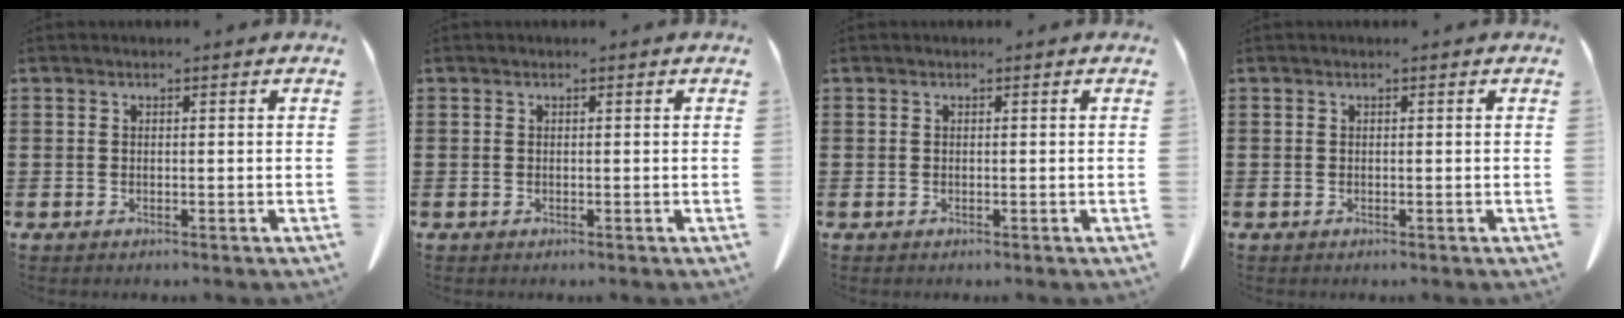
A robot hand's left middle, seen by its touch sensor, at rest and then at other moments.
{"total": 0.0}
{"total": 0.0}
{"total": 0.0}